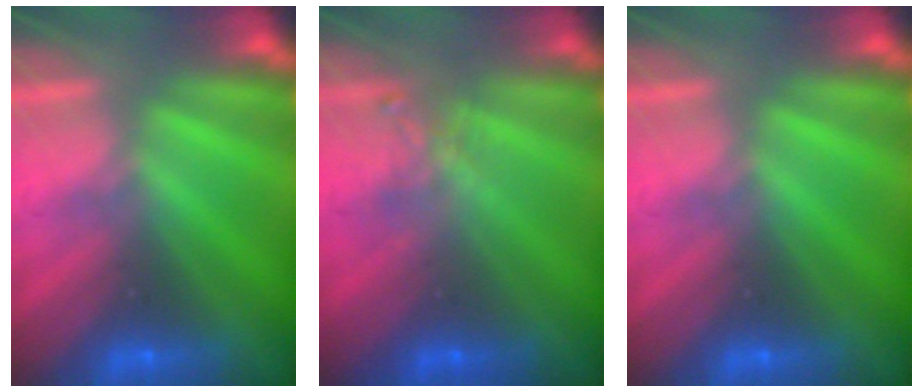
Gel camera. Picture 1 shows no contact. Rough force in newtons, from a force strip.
{"total": 2.3}
{"total": 0.0}